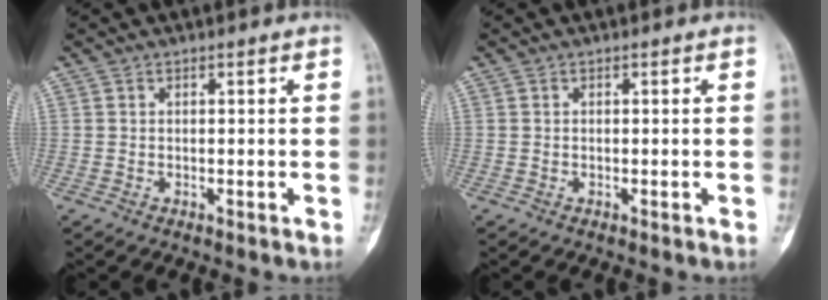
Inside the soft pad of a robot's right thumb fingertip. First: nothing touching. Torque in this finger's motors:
{"motor_torque": [-0.34, -0.35, 0.18, -0.04, -0.02]}